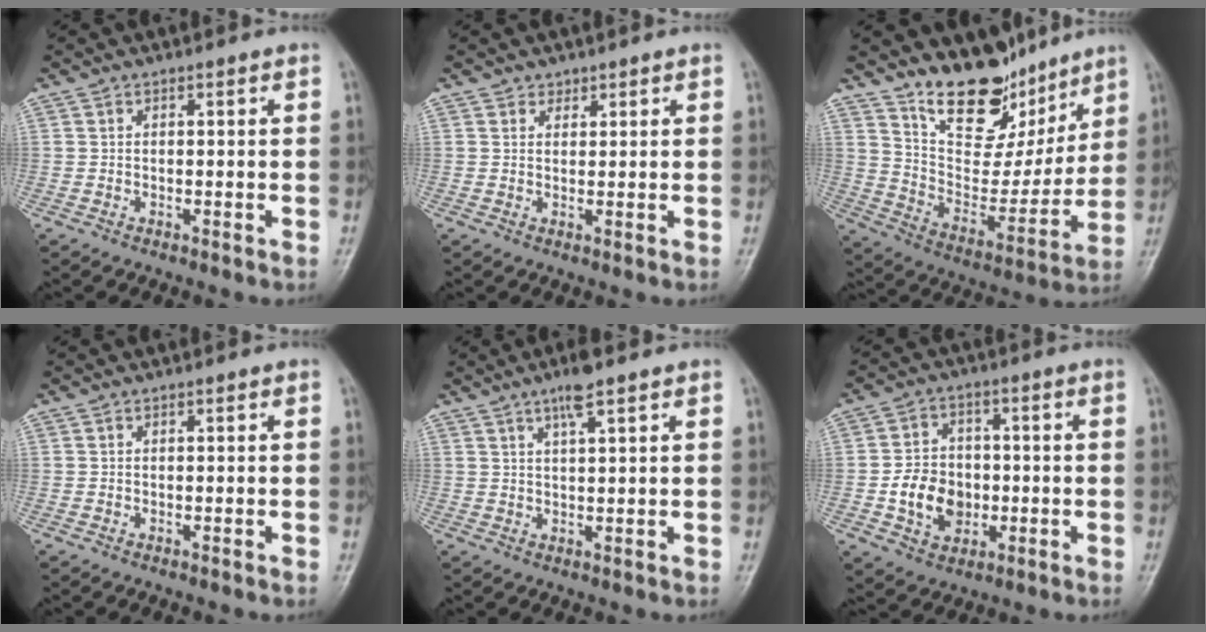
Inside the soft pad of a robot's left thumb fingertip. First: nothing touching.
{"total": 1.5, "force": [1.1, 1.0, -0.1], "torque": [0.019, -0.006, 0.010]}
{"total": 16.6, "force": [13.0, 7.9, 6.6], "torque": [-0.050, -0.083, 0.226]}
{"total": 0.0}
{"total": 4.4, "force": [2.7, 0.6, 3.4], "torque": [-0.064, -0.005, 0.049]}
{"total": 9.6, "force": [-1.6, 7.7, 5.5], "torque": [-0.067, 0.011, -0.027]}